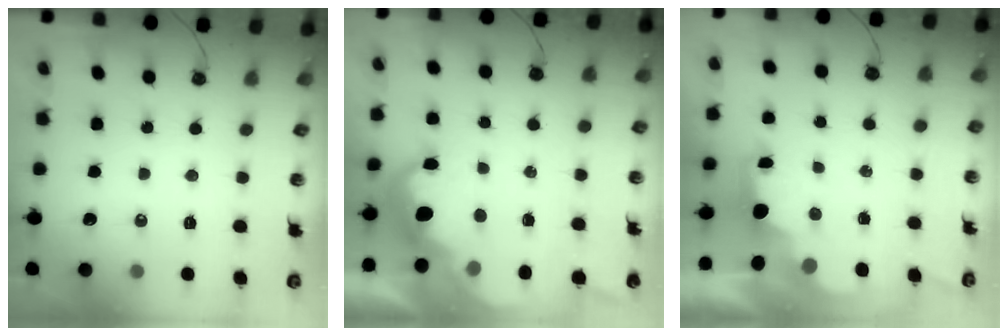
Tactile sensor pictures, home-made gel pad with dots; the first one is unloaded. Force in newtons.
{"total": 9.3, "press": 9.3, "slide": 1.0}
{"total": 2.0, "press": 1.9, "slide": 0.7}